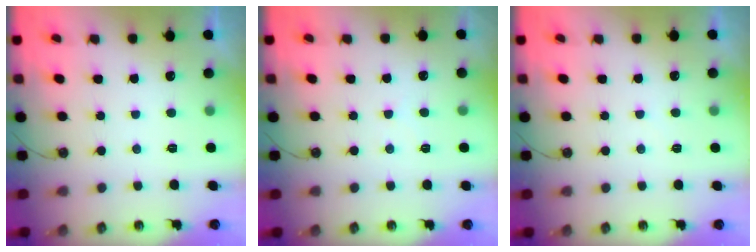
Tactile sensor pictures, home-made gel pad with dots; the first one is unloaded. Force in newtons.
{"total": 2.5, "press": 2.5, "slide": 0.4}
{"total": 4.6, "press": 4.5, "slide": 0.8}